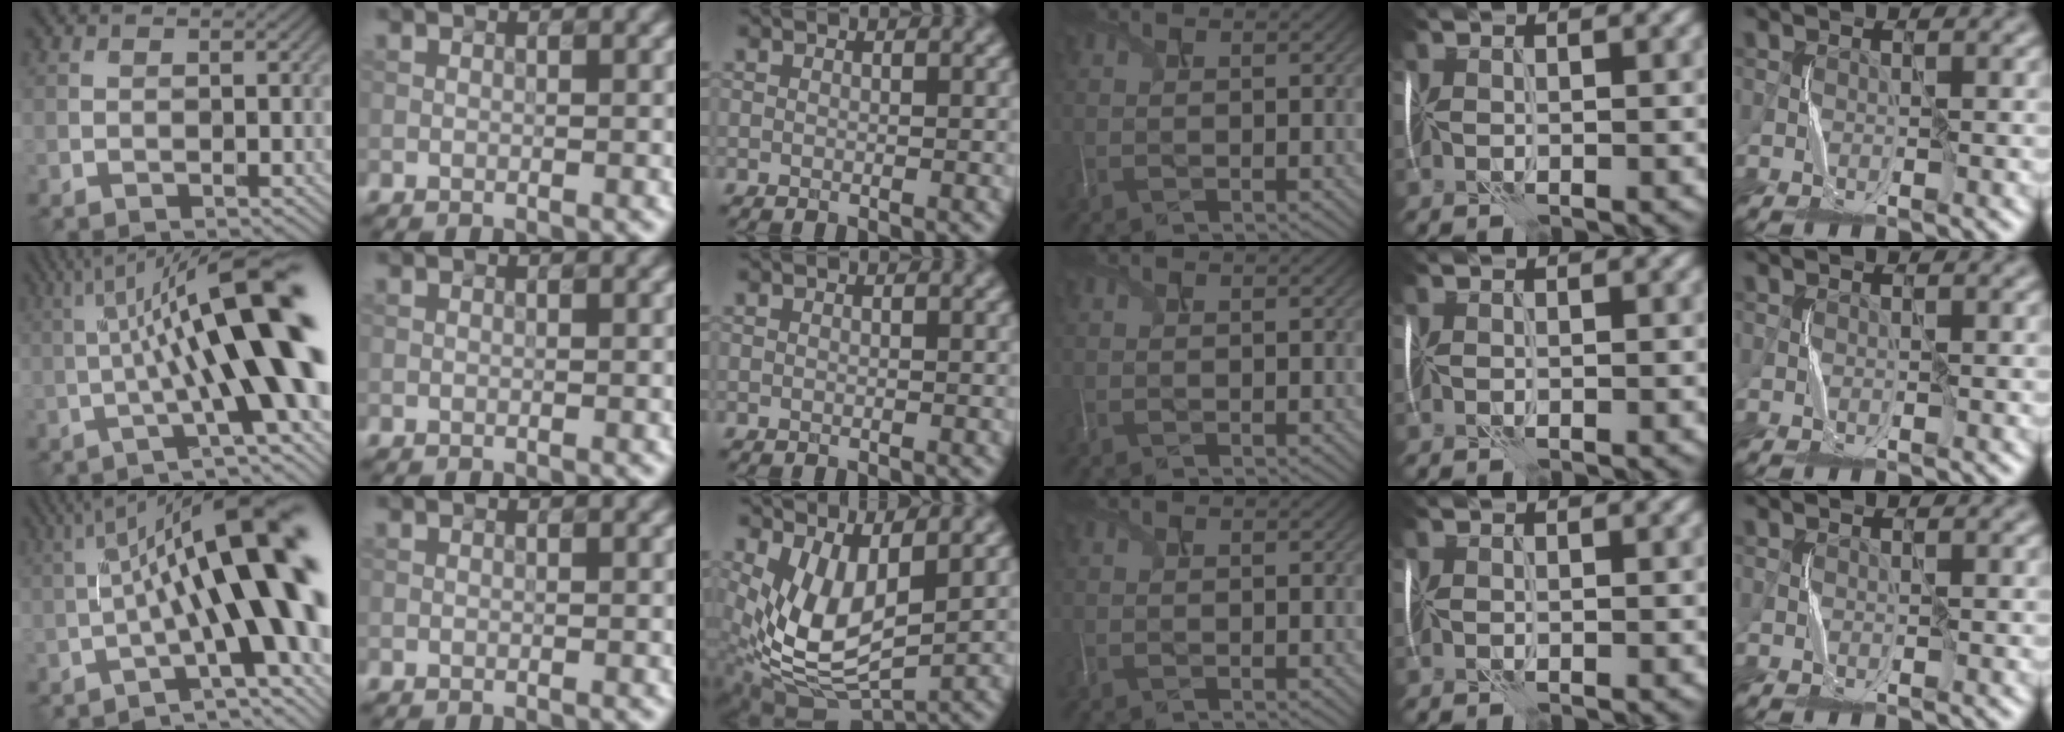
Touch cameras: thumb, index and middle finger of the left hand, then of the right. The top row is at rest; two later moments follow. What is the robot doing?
{"motion": "shake", "object": "plastic piggy bank"}